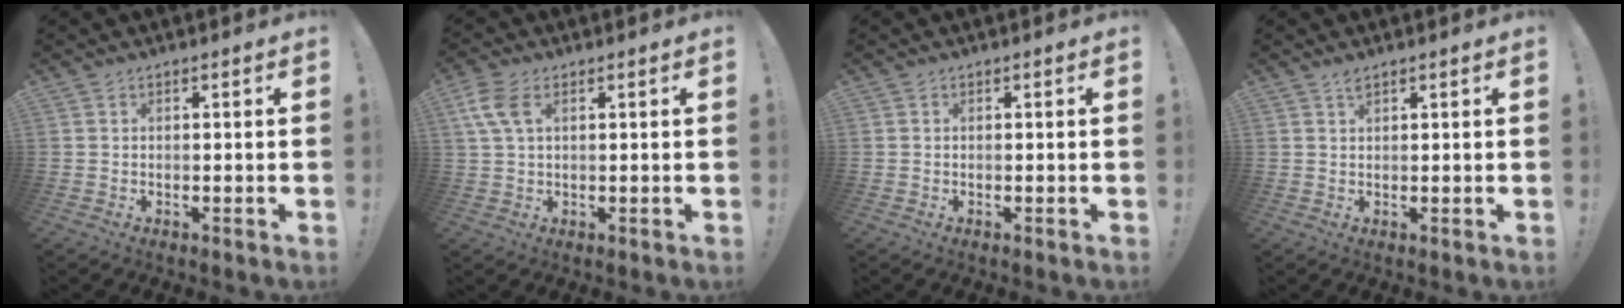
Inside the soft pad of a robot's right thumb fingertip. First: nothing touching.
{"total": 6.9, "force": [2.4, 3.9, 5.1], "torque": [-0.112, 0.004, 0.048]}
{"total": 0.0}
{"total": 1.6, "force": [1.3, 0.4, 0.7], "torque": [-0.015, 0.001, 0.023]}